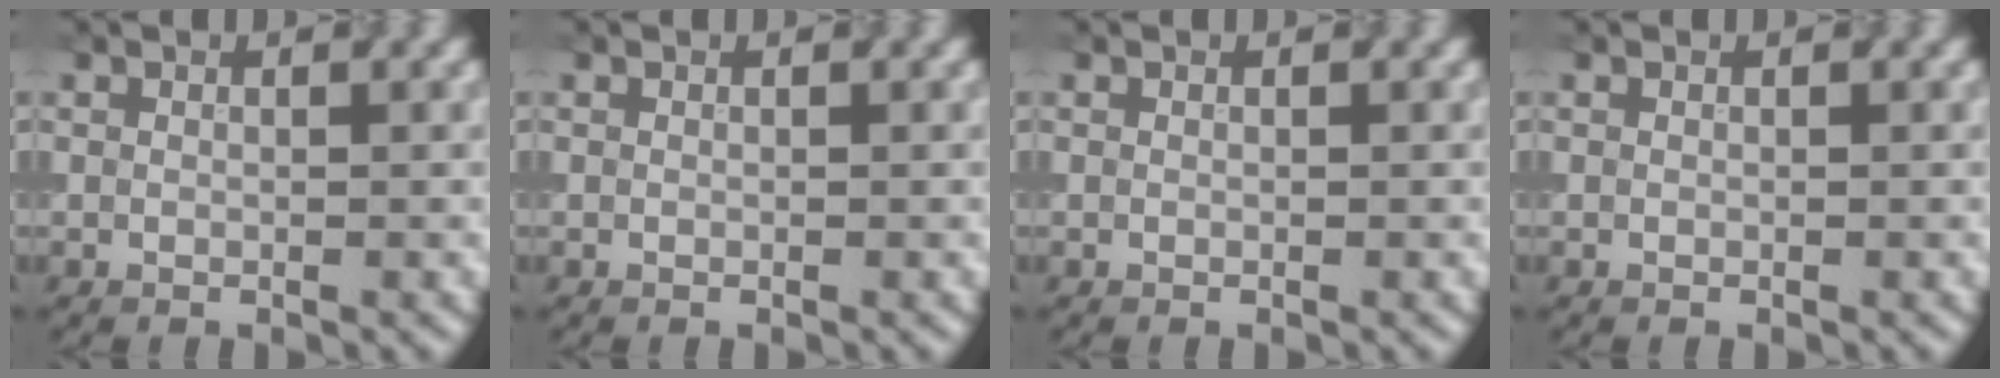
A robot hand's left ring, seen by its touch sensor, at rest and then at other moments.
{"total": 0.0}
{"total": 0.0}
{"total": 0.0}